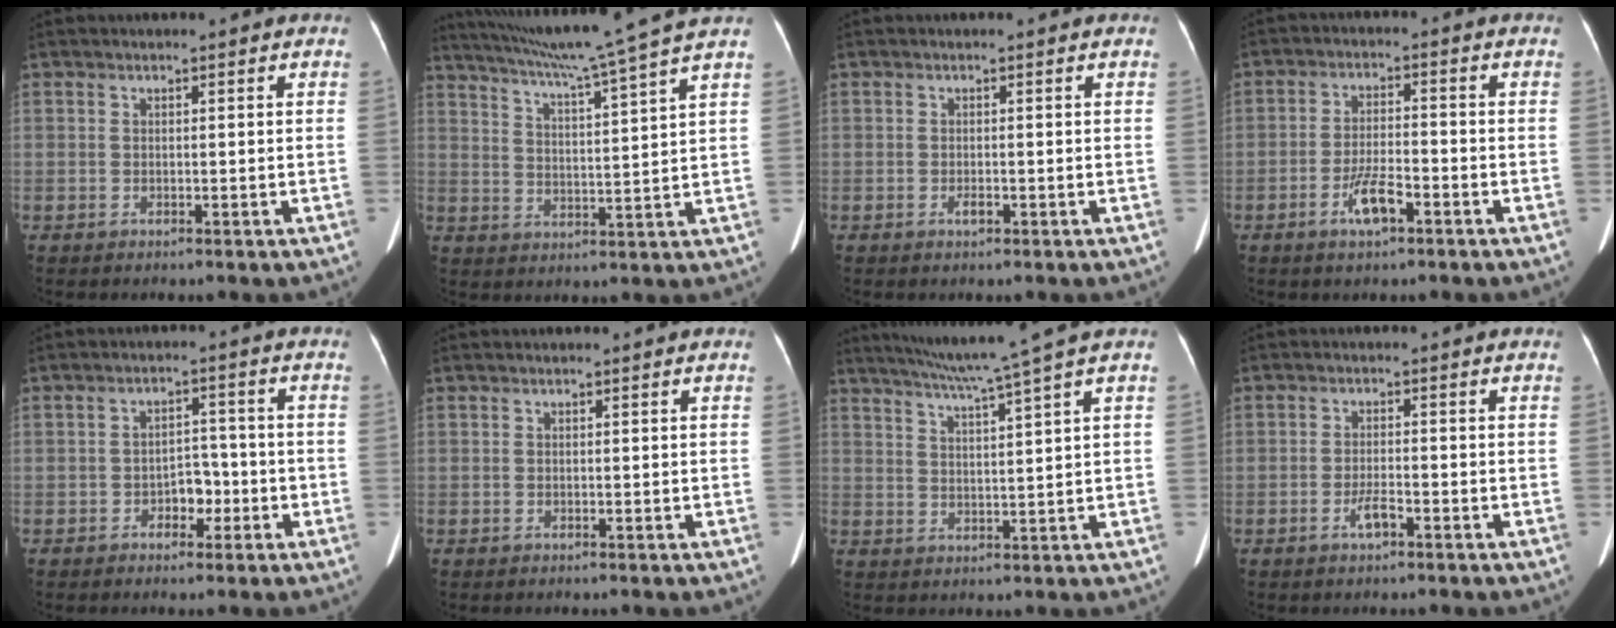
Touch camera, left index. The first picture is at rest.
{"total": 14.7, "force": [12.4, -3.0, 7.3], "torque": [-0.129, -0.018, 0.181]}
{"total": 0.9, "force": [-0.5, 0.3, 0.6], "torque": [-0.015, -0.001, -0.009]}
{"total": 5.2, "force": [-2.9, 1.3, 4.1], "torque": [-0.084, 0.000, -0.054]}
{"total": 4.0, "force": [-1.9, 2.6, 2.5], "torque": [-0.033, 0.016, -0.032]}
{"total": 0.0}
{"total": 8.4, "force": [6.5, -2.5, 4.6], "torque": [-0.078, -0.005, 0.106]}
{"total": 2.5, "force": [-1.5, 0.5, 1.8], "torque": [-0.039, 0.000, -0.030]}